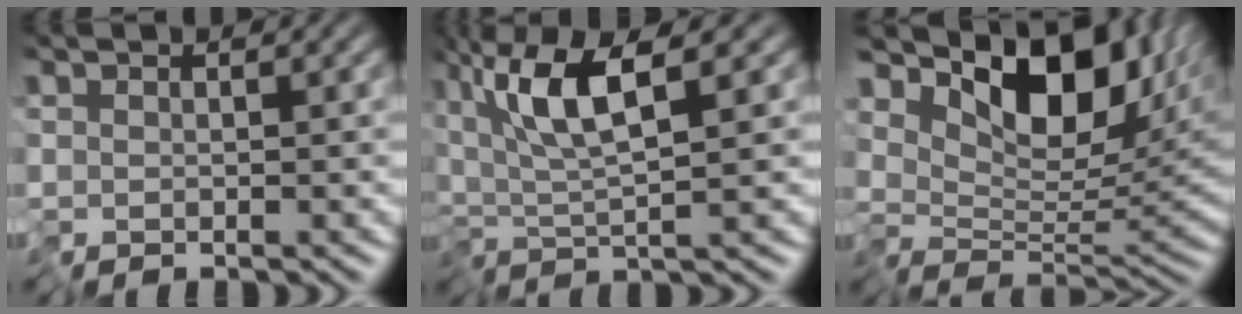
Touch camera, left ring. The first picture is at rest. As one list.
[{"total": 6.5, "force": [2.3, 0.8, 6.0], "torque": [-0.117, 0.012, 0.040]}, {"total": 11.7, "force": [6.2, 5.3, 8.4], "torque": [-0.134, 0.005, 0.110]}]